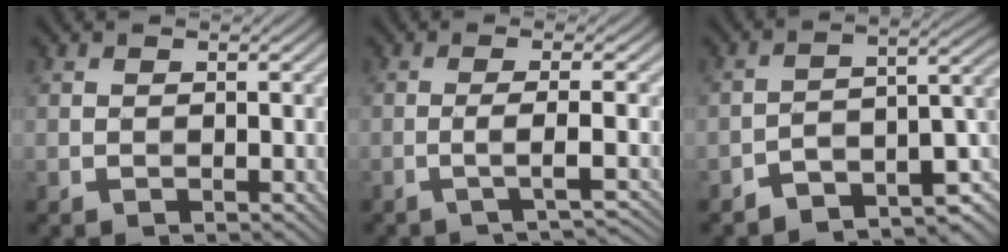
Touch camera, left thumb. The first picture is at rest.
{"total": 3.3, "force": [-1.2, 0.4, 3.0], "torque": [-0.040, 0.010, -0.043]}
{"total": 7.8, "force": [-5.7, 2.7, 4.6], "torque": [-0.055, -0.006, -0.104]}